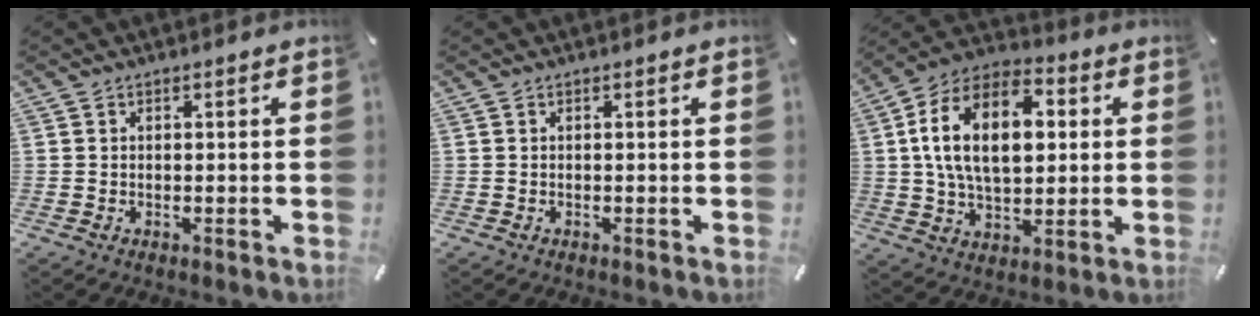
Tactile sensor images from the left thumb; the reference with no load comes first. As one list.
[{"total": 0.0}, {"total": 17.6, "force": [2.9, 11.1, 13.3], "torque": [-0.266, 0.008, 0.046]}]